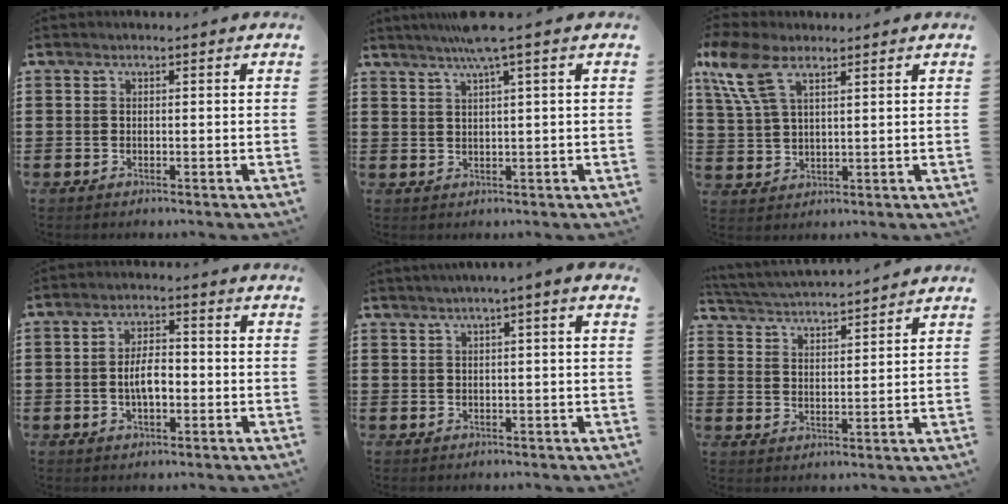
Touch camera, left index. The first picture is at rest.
{"total": 4.3, "force": [2.5, -0.6, 3.4], "torque": [-0.070, 0.001, 0.043]}
{"total": 8.4, "force": [4.8, 3.8, 5.8], "torque": [-0.139, 0.006, 0.088]}
{"total": 4.9, "force": [-0.7, 2.0, 4.4], "torque": [-0.085, 0.004, -0.016]}
{"total": 1.4, "force": [0.3, -0.1, 1.3], "torque": [-0.024, -0.003, 0.006]}
{"total": 3.8, "force": [3.8, -0.1, 0.4], "torque": [-0.029, -0.026, 0.063]}